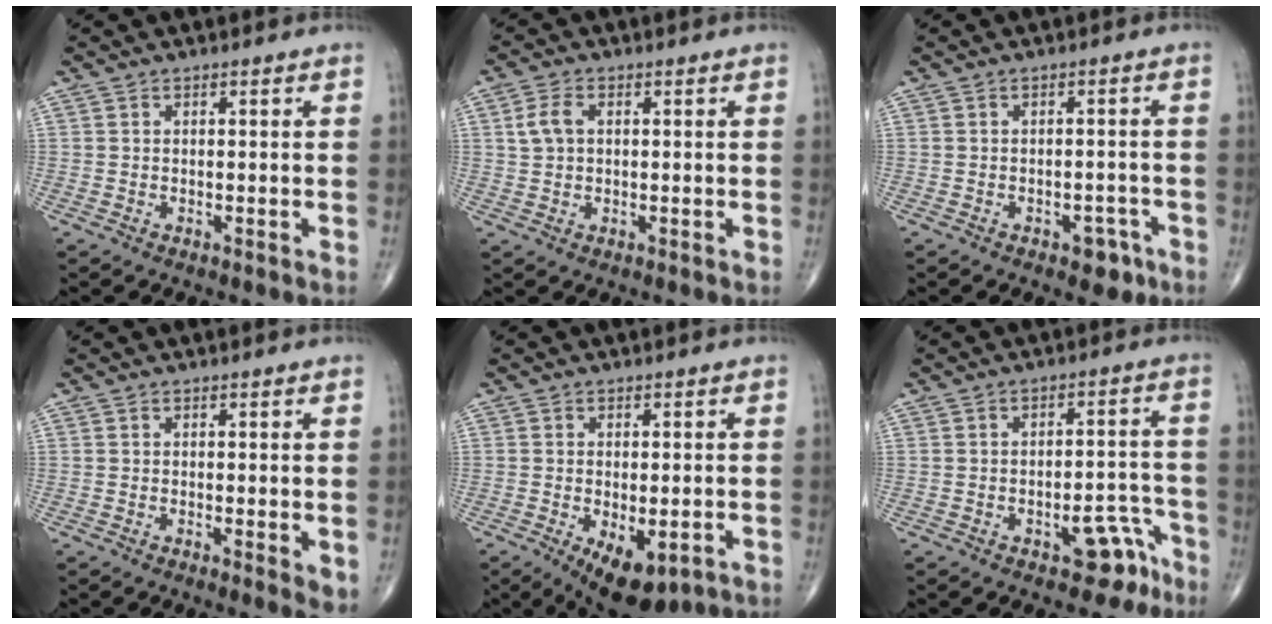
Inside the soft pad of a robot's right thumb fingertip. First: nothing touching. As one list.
[{"total": 3.9, "force": [0.9, 2.6, 2.9], "torque": [-0.063, 0.007, 0.016]}, {"total": 3.9, "force": [-2.2, 2.3, 2.3], "torque": [-0.012, 0.015, -0.025]}, {"total": 3.3, "force": [0.0, 0.9, 3.2], "torque": [-0.046, -0.013, -0.001]}, {"total": 9.3, "force": [-3.8, 4.5, 7.3], "torque": [-0.104, -0.009, -0.047]}, {"total": 7.1, "force": [-4.3, 3.5, 4.4], "torque": [-0.029, 0.045, -0.051]}]